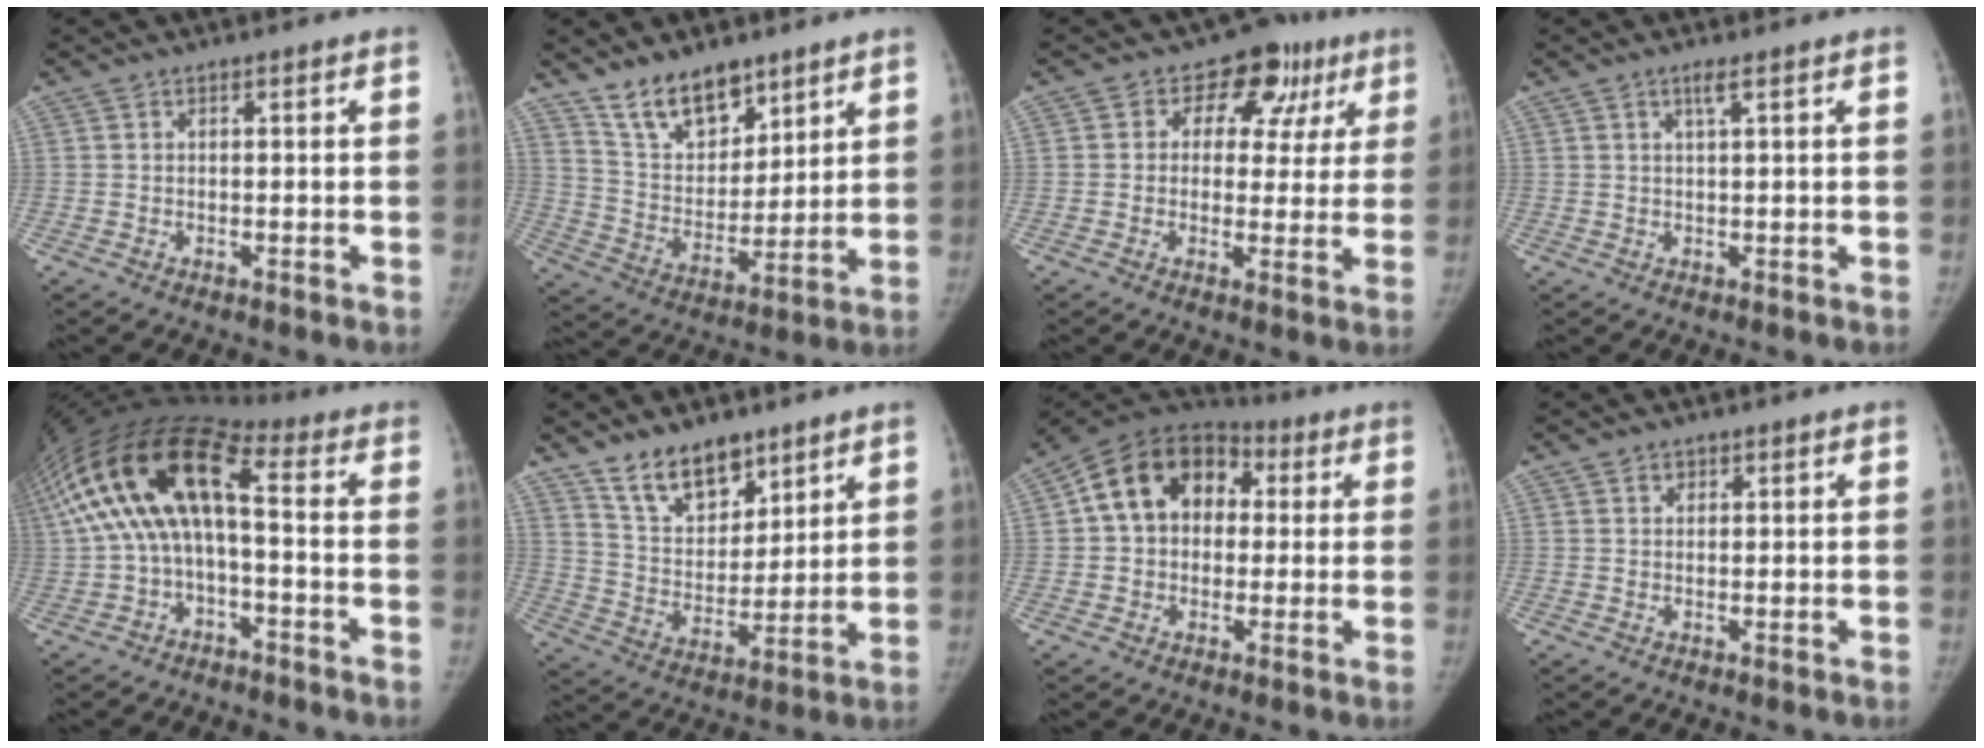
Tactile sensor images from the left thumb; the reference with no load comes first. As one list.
[{"total": 12.6, "force": [9.4, 6.3, 5.5], "torque": [-0.055, -0.069, 0.178]}, {"total": 11.1, "force": [4.6, 8.5, 5.5], "torque": [-0.005, 0.006, 0.053]}, {"total": 1.7, "force": [0.9, 0.1, 1.4], "torque": [-0.031, -0.001, 0.019]}, {"total": 18.2, "force": [0.2, 8.4, 16.2], "torque": [-0.332, 0.062, -0.007]}, {"total": 12.1, "force": [8.8, 6.4, 5.3], "torque": [-0.049, -0.068, 0.164]}, {"total": 15.7, "force": [2.6, 11.9, 9.9], "torque": [-0.140, 0.035, 0.031]}, {"total": 1.2, "force": [0.7, 1.0, 0.3], "torque": [0.004, -0.002, 0.010]}]